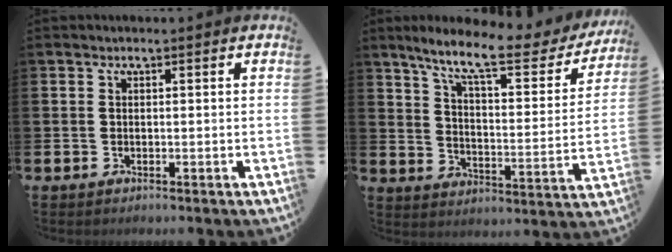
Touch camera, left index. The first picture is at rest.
{"total": 10.1, "force": [8.1, 2.2, 5.7], "torque": [-0.130, -0.045, 0.129]}